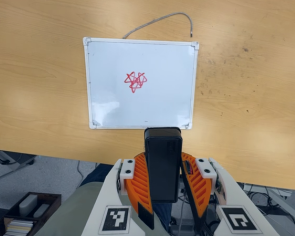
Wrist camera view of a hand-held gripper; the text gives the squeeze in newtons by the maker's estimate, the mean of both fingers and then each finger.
{"total": 8.8, "left": 7.8, "right": 9.7}